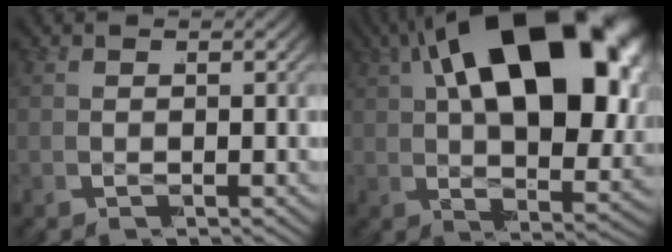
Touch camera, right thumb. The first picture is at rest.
{"total": 22.5, "force": [1.9, 11.3, 19.3], "torque": [-0.323, -0.010, 0.038]}